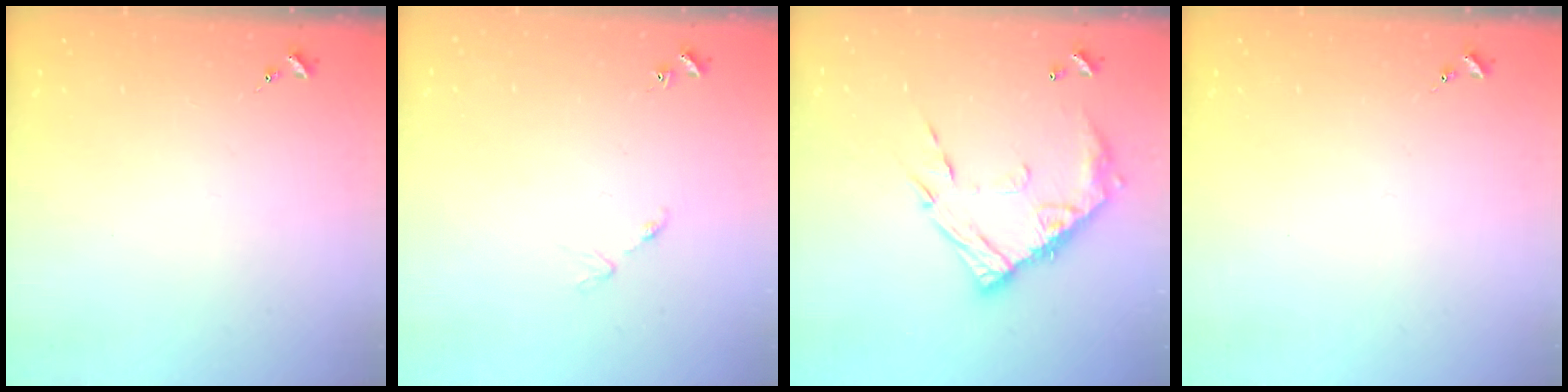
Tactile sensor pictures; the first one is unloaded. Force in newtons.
{"total": 3.8, "press": 3.8, "slide": 0.5}
{"total": 16.0, "press": 15.9, "slide": 1.4}
{"total": 0.0}